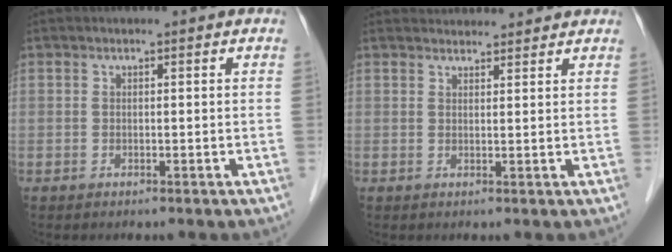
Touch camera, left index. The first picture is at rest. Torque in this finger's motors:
{"motor_torque": [-0.80, -0.85, 0.00, -0.01]}